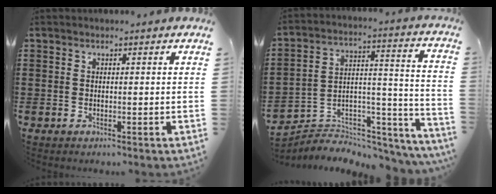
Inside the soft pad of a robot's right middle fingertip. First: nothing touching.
{"total": 4.0, "force": [-3.5, 1.7, -0.6], "torque": [0.005, -0.005, -0.074]}